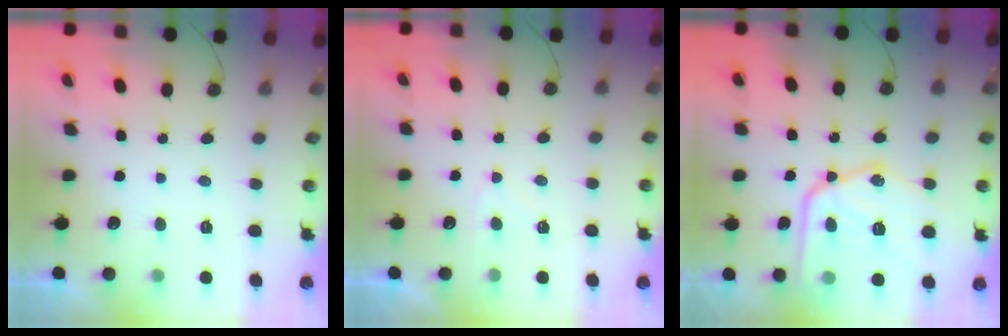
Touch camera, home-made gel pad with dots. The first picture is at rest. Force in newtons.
{"total": 5.1, "press": 5.1, "slide": 0.6}
{"total": 21.5, "press": 21.4, "slide": 1.5}